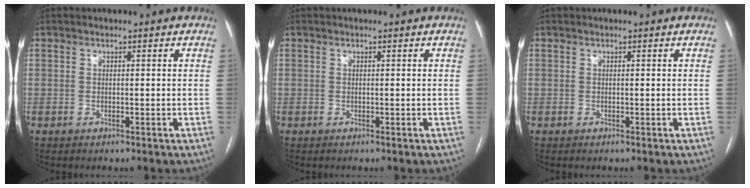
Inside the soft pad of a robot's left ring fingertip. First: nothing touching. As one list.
[{"total": 0.0}, {"total": 0.0}]